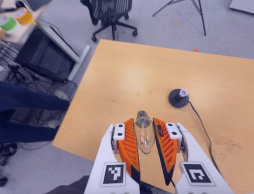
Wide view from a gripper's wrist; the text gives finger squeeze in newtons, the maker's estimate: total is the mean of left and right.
{"total": 13.0, "left": 13.1, "right": 12.9}